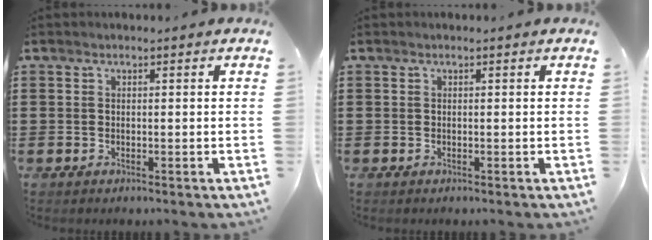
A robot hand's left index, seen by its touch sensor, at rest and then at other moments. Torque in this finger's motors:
{"motor_torque": [0.00, 0.00, 0.00, -0.01]}